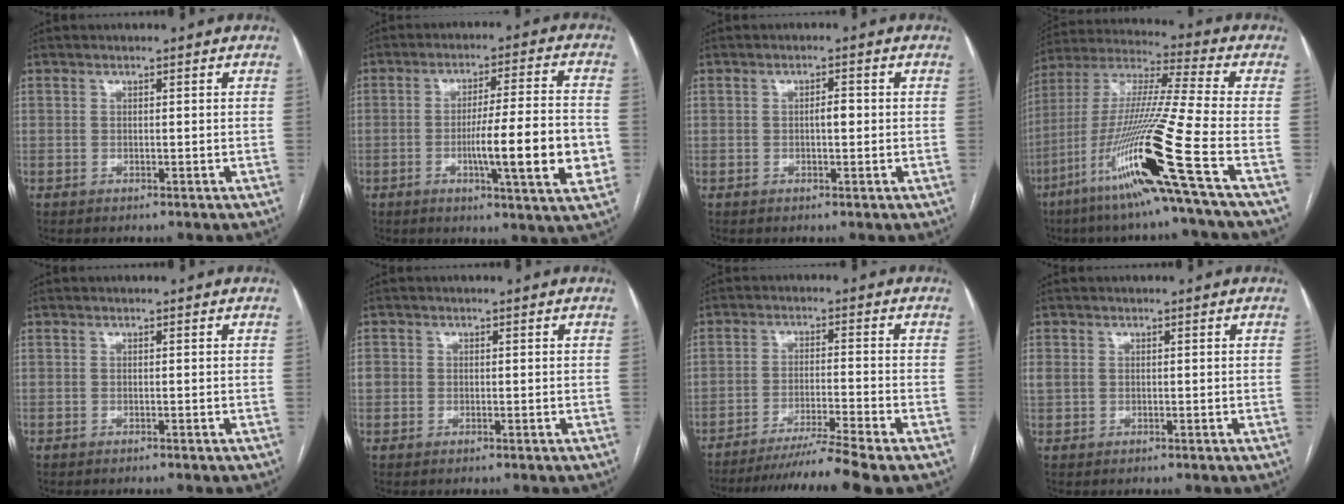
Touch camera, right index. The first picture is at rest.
{"total": 13.5, "force": [-2.9, 0.5, 13.2], "torque": [-0.197, -0.007, -0.048]}
{"total": 1.7, "force": [0.0, 0.6, 1.6], "torque": [-0.025, 0.004, 0.000]}
{"total": 21.2, "force": [-9.3, -1.8, 19.0], "torque": [-0.385, -0.035, -0.181]}
{"total": 0.0}
{"total": 2.1, "force": [0.1, 2.0, 0.6], "torque": [-0.010, 0.012, 0.006]}
{"total": 9.5, "force": [-8.0, -2.8, 4.3], "torque": [-0.053, -0.030, -0.132]}
{"total": 1.6, "force": [0.3, 1.3, 0.9], "torque": [-0.031, 0.017, 0.014]}